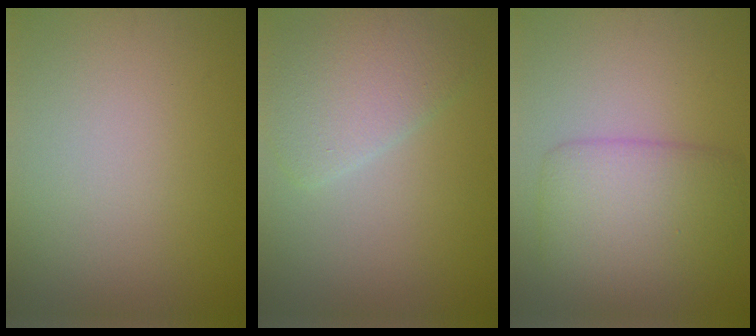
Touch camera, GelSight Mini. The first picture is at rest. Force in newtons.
{"total": 4.3, "press": 4.3, "slide": 0.5}
{"total": 5.7, "press": 5.7, "slide": 0.2}